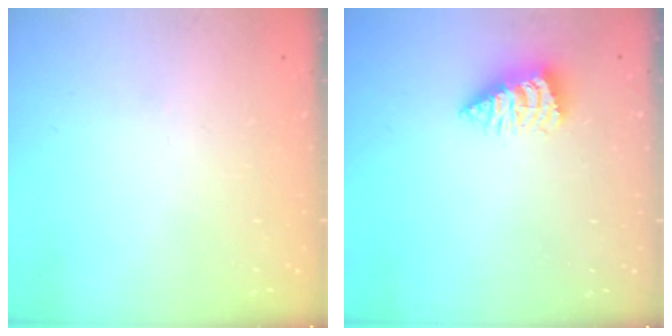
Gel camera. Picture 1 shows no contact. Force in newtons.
{"total": 2.6, "press": 2.6, "slide": 0.1}